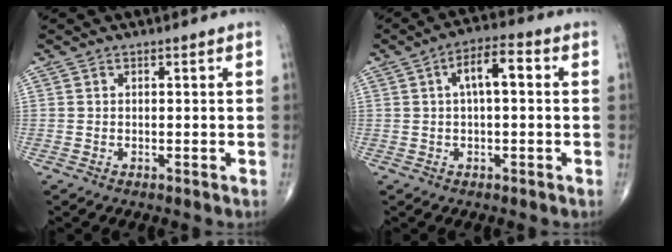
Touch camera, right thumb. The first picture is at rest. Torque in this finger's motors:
{"motor_torque": [1.85, 3.16, 0.50, -0.02, 0.06]}